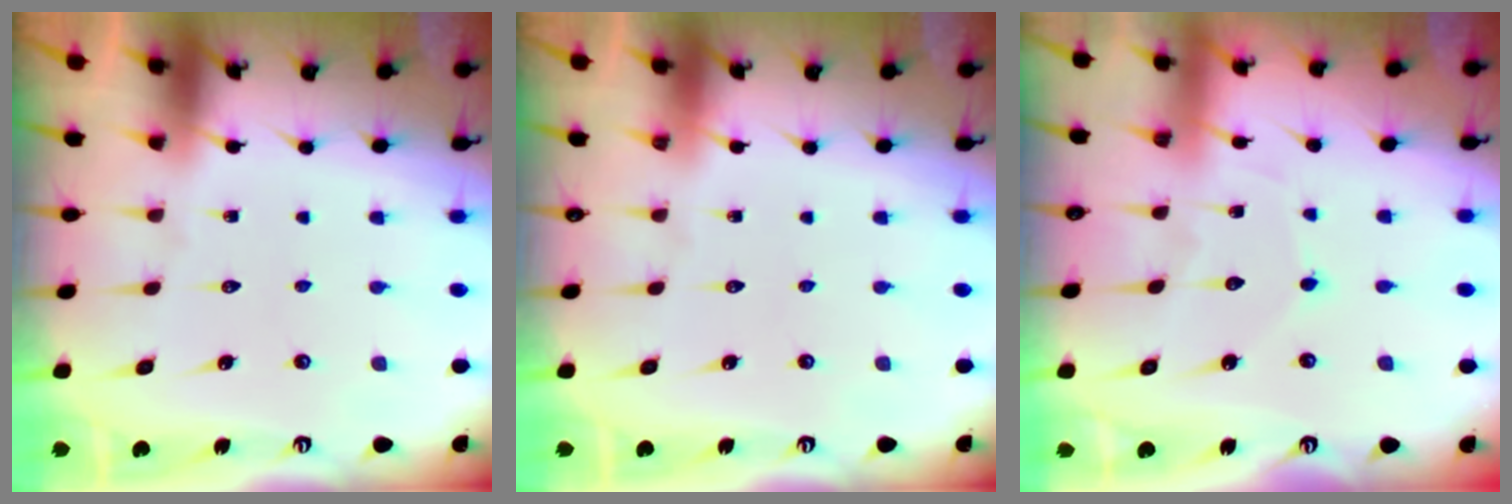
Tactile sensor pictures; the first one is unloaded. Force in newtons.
{"total": 0.0}
{"total": 4.2, "press": 4.2, "slide": 0.5}